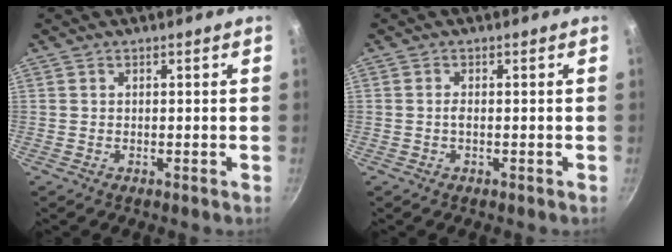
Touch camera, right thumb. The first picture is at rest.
{"total": 0.9, "force": [-0.2, 0.4, 0.8], "torque": [-0.015, 0.001, -0.004]}